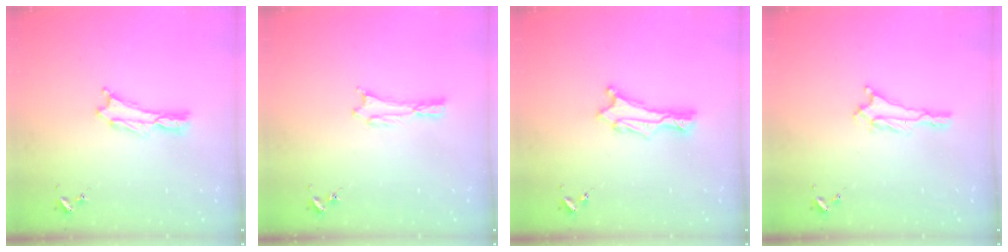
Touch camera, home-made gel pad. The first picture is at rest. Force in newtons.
{"total": 0.7, "press": 0.7, "slide": 0.1}
{"total": 1.3, "press": 1.3, "slide": 0.1}
{"total": 1.0, "press": 1.0, "slide": 0.1}